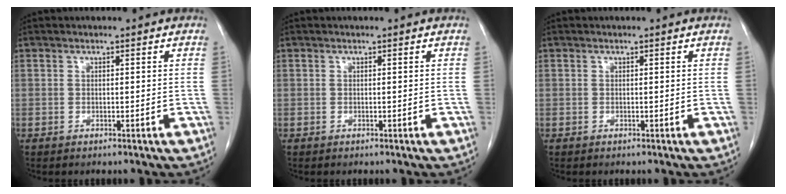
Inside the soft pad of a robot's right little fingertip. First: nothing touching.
{"total": 0.0}
{"total": 0.0}